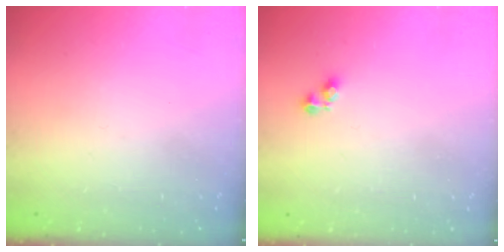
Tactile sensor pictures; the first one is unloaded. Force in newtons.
{"total": 3.2, "press": 3.1, "slide": 0.4}